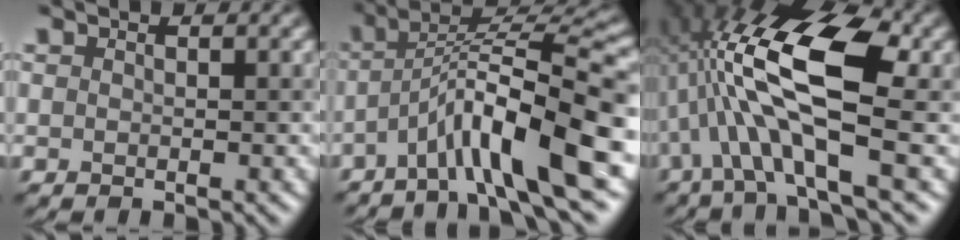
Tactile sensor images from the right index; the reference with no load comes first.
{"total": 10.1, "force": [-4.4, 1.8, 9.0], "torque": [-0.130, 0.020, -0.077]}
{"total": 11.3, "force": [0.4, 4.0, 10.5], "torque": [-0.197, 0.021, 0.003]}